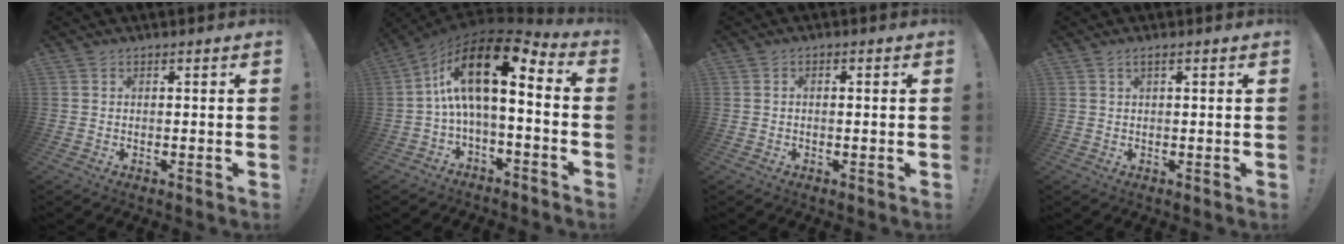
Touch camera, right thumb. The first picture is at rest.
{"total": 16.5, "force": [3.4, 6.0, 15.0], "torque": [-0.267, -0.025, 0.056]}
{"total": 0.9, "force": [-0.5, 0.3, 0.7], "torque": [-0.010, 0.002, -0.009]}
{"total": 1.3, "force": [0.4, 0.2, 1.2], "torque": [-0.021, -0.001, 0.006]}